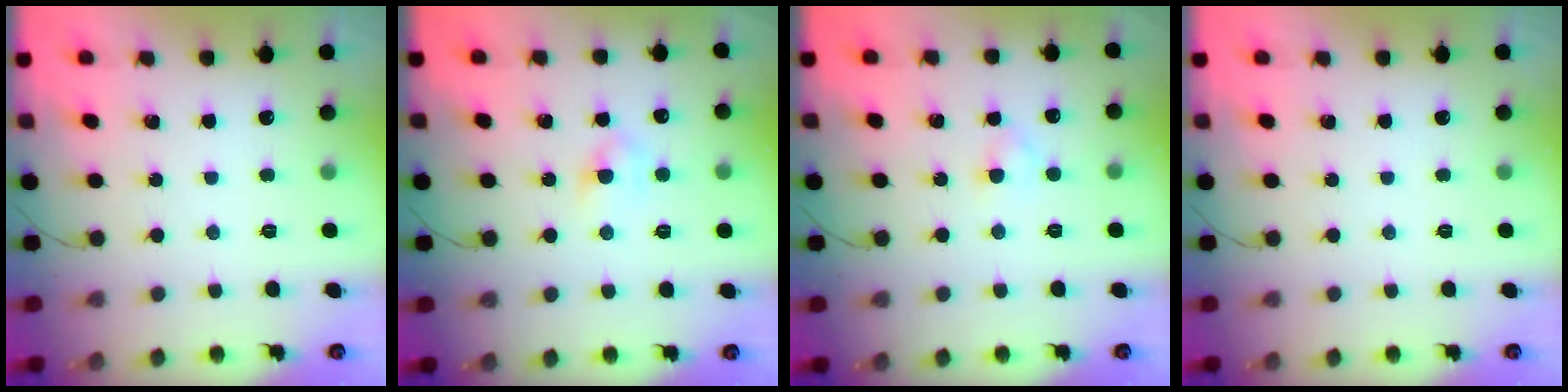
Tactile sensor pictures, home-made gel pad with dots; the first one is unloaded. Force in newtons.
{"total": 4.1, "press": 3.9, "slide": 1.2}
{"total": 2.2, "press": 2.1, "slide": 0.8}
{"total": 0.0}